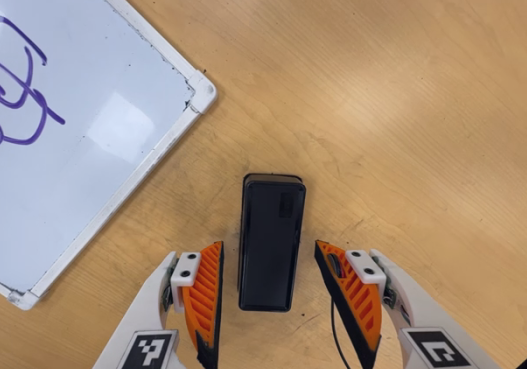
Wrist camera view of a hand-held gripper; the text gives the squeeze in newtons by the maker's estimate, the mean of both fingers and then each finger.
{"total": 0.0}